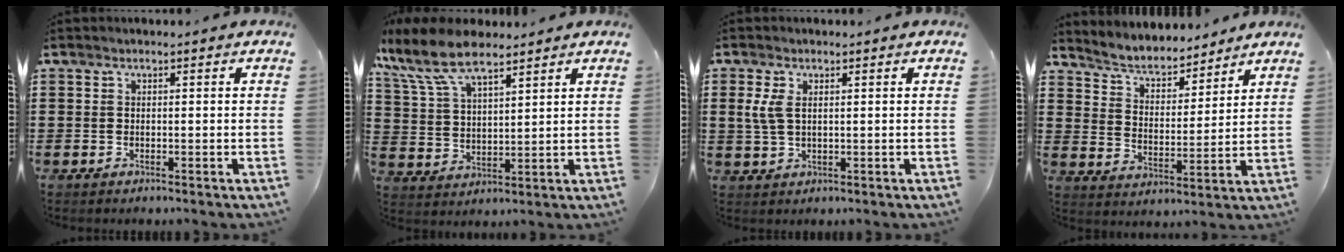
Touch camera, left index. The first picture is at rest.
{"total": 9.6, "force": [7.2, 3.5, 5.3], "torque": [-0.135, -0.019, 0.130]}
{"total": 3.6, "force": [0.9, 1.7, 3.0], "torque": [-0.080, 0.001, 0.011]}
{"total": 4.9, "force": [4.8, 0.9, 0.8], "torque": [-0.041, -0.033, 0.080]}